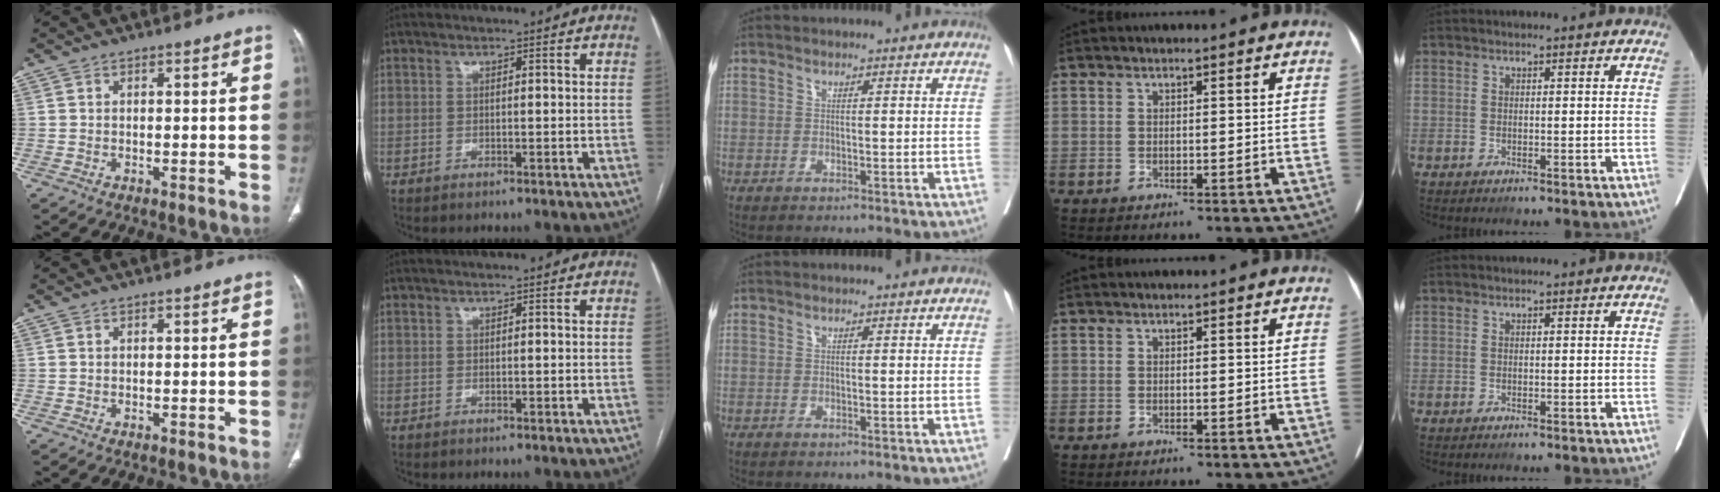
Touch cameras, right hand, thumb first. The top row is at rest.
{}